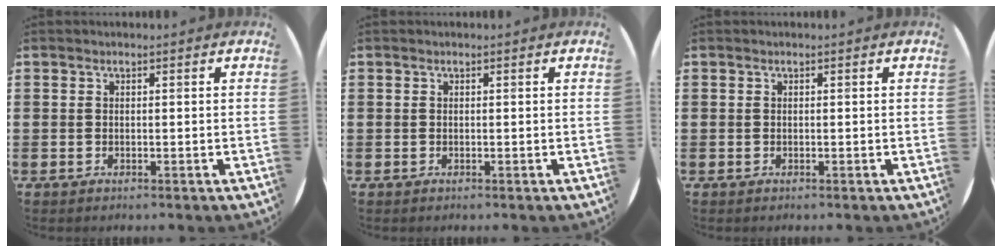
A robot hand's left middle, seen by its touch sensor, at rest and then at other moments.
{"total": 0.0}
{"total": 0.0}